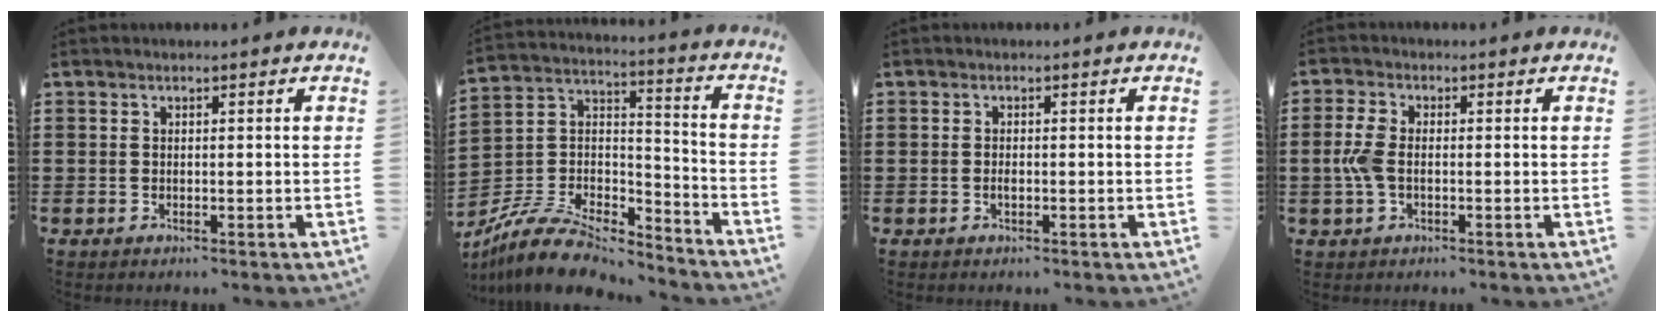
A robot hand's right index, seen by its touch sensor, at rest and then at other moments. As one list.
[{"total": 9.6, "force": [-8.4, 2.7, 3.8], "torque": [-0.082, 0.014, -0.165]}, {"total": 1.0, "force": [-0.3, 0.4, 0.8], "torque": [-0.016, -0.003, -0.006]}, {"total": 4.1, "force": [-0.5, 2.1, 3.5], "torque": [-0.094, -0.006, -0.017]}]